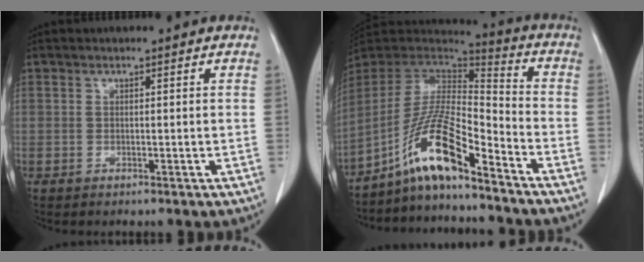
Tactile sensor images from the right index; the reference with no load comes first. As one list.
[{"total": 13.1, "force": [-9.0, 1.4, 9.3], "torque": [-0.182, 0.009, -0.166]}]